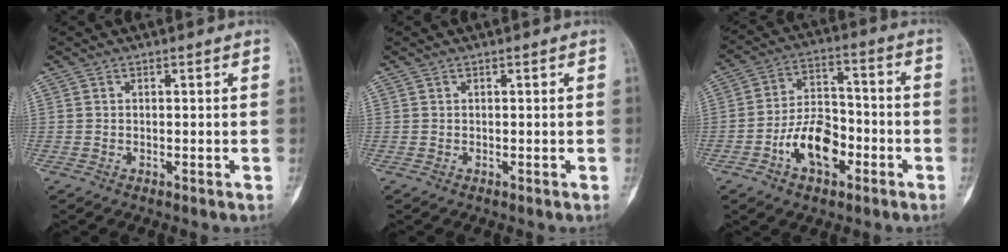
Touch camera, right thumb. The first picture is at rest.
{"total": 0.0}
{"total": 11.9, "force": [-4.6, 6.9, 8.5], "torque": [-0.124, 0.039, -0.082]}